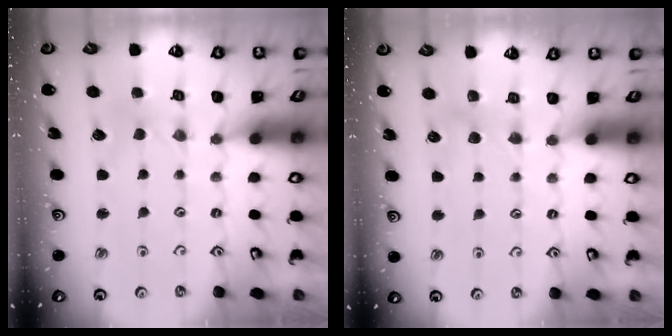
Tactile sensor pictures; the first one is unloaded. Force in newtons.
{"total": 5.9, "press": 5.9, "slide": 0.7}